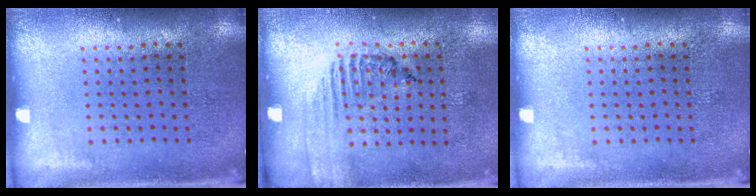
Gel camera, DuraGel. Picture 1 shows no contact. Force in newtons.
{"total": 1.5, "press": 1.1, "slide": 1.0}
{"total": 0.0}